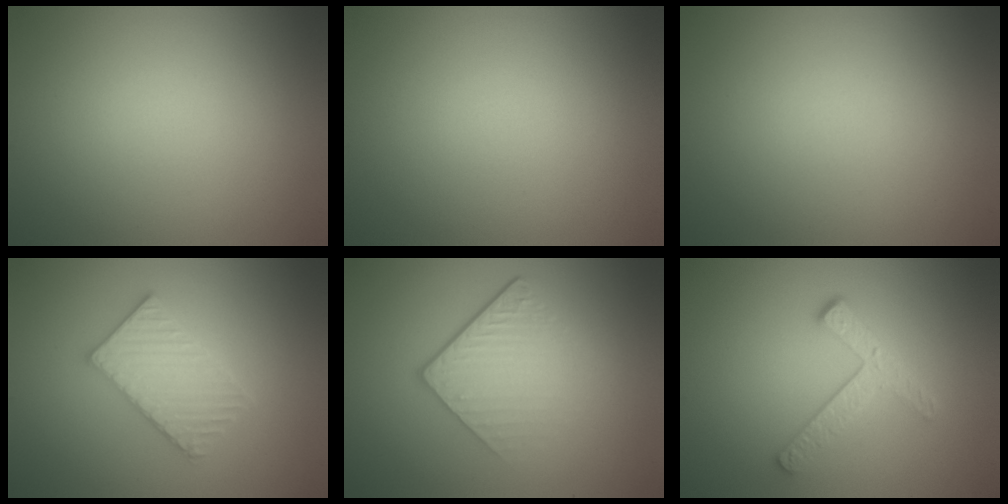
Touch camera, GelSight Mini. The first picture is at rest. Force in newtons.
{"total": 0.0}
{"total": 0.0}
{"total": 3.4, "press": 3.4, "slide": 0.5}
{"total": 4.3, "press": 2.6, "slide": 3.5}
{"total": 3.1, "press": 2.5, "slide": 1.8}